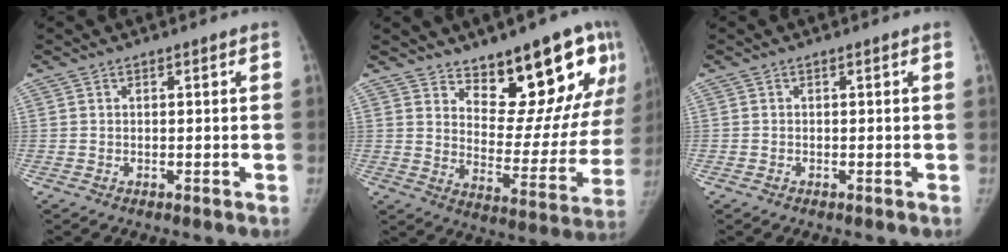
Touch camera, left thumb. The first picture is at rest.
{"total": 19.3, "force": [12.6, 7.3, 12.7], "torque": [-0.111, -0.094, 0.187]}
{"total": 0.0}